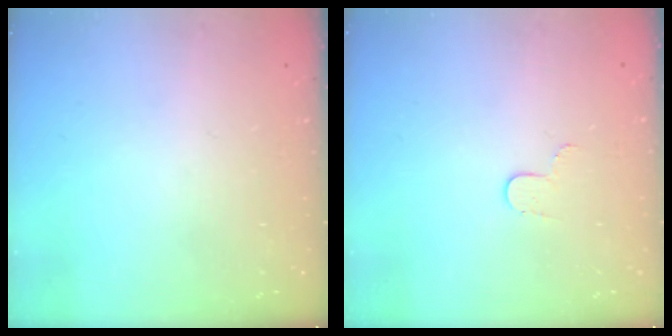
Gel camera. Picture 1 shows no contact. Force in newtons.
{"total": 4.4, "press": 4.3, "slide": 0.5}